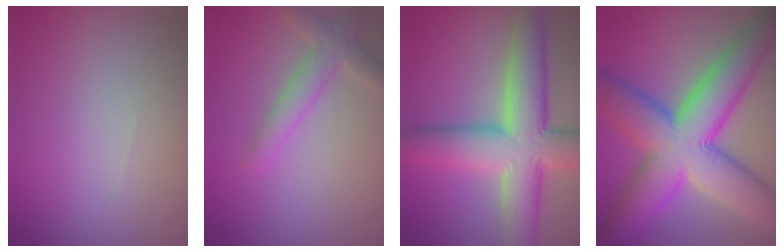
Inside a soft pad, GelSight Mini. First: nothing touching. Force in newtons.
{"total": 2.8, "press": 2.8, "slide": 0.1}
{"total": 10.5, "press": 10.5, "slide": 0.6}
{"total": 13.8, "press": 13.7, "slide": 0.3}